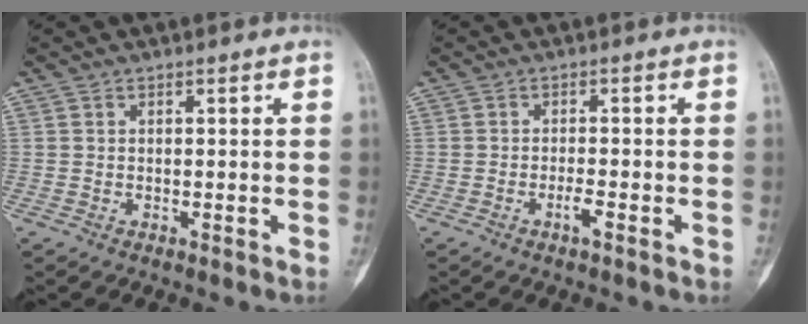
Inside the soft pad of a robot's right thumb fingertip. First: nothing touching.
{"total": 2.0, "force": [-1.1, 0.4, 1.7], "torque": [-0.032, 0.004, -0.023]}